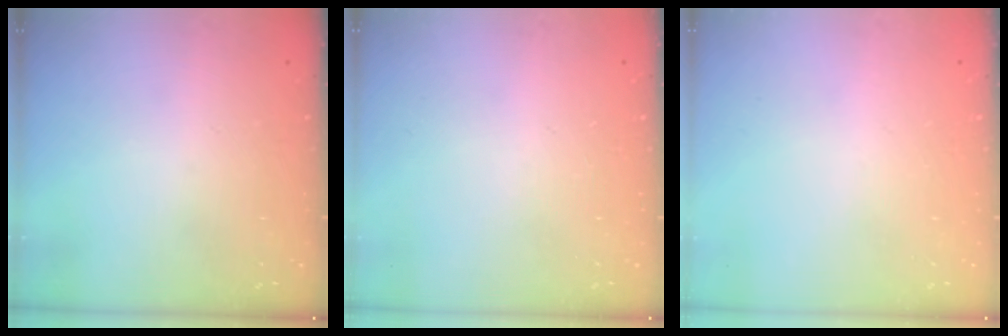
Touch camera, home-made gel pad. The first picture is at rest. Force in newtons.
{"total": 0.0}
{"total": 0.0}